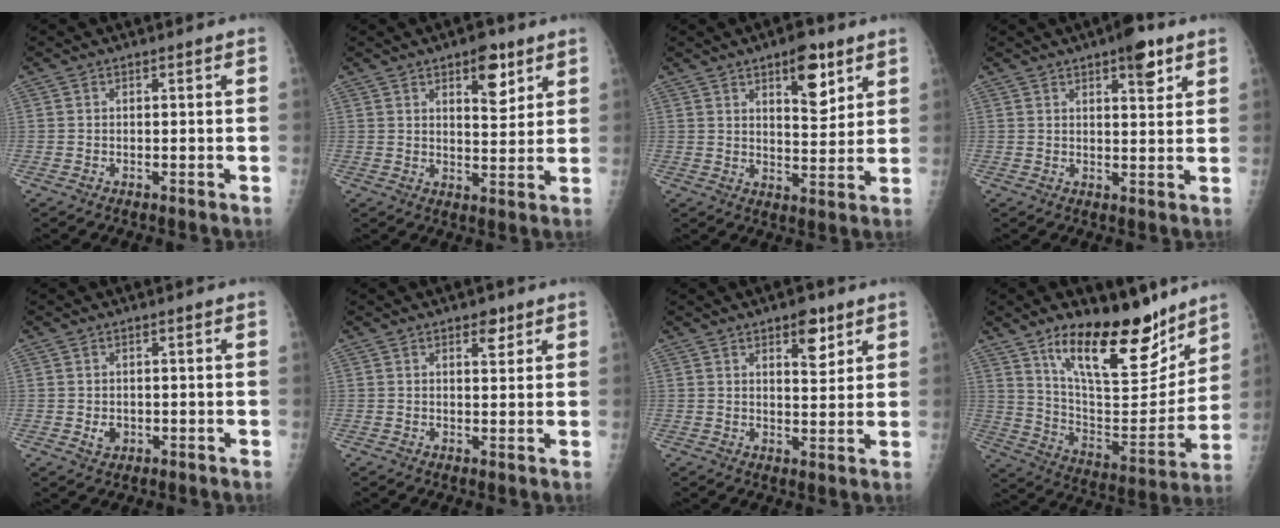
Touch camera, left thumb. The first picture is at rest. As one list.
[{"total": 7.4, "force": [4.2, 3.3, 5.1], "torque": [-0.051, -0.024, 0.057]}, {"total": 9.2, "force": [5.1, 3.9, 6.5], "torque": [-0.073, -0.031, 0.076]}, {"total": 6.1, "force": [3.6, 2.1, 4.4], "torque": [-0.047, -0.016, 0.045]}, {"total": 2.3, "force": [-0.3, 1.8, 1.3], "torque": [-0.013, -0.001, 0.003]}, {"total": 3.1, "force": [1.8, 1.5, 1.9], "torque": [-0.015, -0.010, 0.027]}, {"total": 6.0, "force": [3.5, 2.6, 4.1], "torque": [-0.040, -0.021, 0.048]}, {"total": 23.1, "force": [15.2, 8.8, 14.9], "torque": [-0.185, -0.088, 0.256]}]